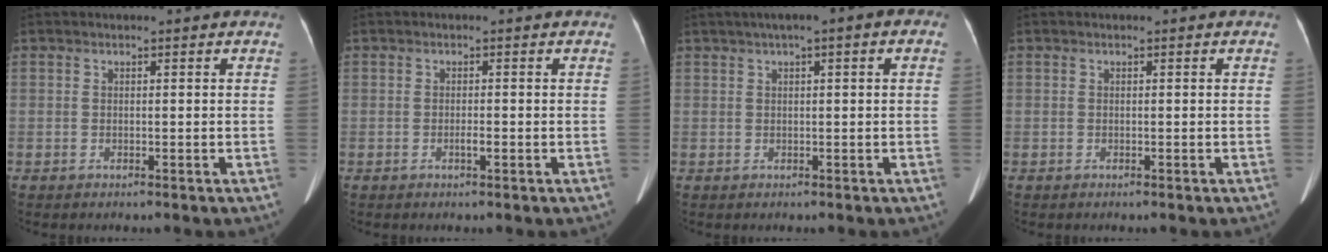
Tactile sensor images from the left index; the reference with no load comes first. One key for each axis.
{"total": 0.9, "fx": -0.4, "fy": 0.1, "fz": 0.8, "tx": -0.014, "ty": 0.001, "tz": -0.008}
{"total": 5.4, "fx": 2.4, "fy": 0.8, "fz": 4.8, "tx": -0.069, "ty": 0.031, "tz": 0.030}
{"total": 0.0}